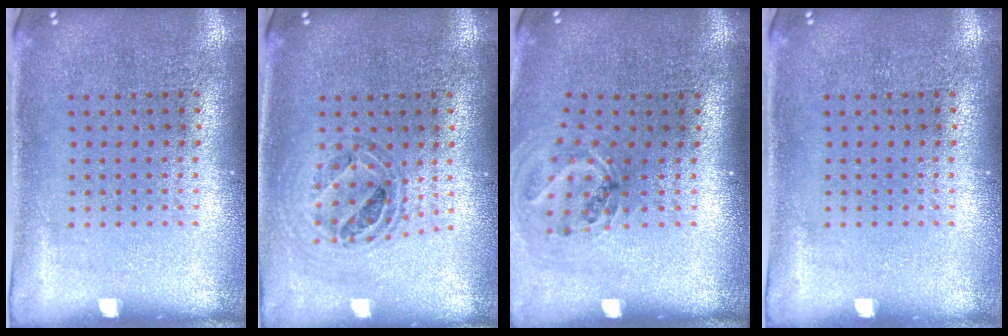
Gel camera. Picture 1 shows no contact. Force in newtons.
{"total": 0.7, "press": 0.7, "slide": 0.0}
{"total": 1.1, "press": 1.1, "slide": 0.4}
{"total": 0.0}